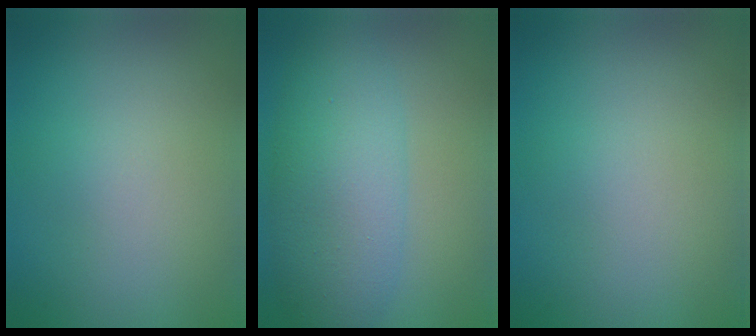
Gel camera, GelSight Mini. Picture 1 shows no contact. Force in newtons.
{"total": 6.3, "press": 6.3, "slide": 0.0}
{"total": 0.0}